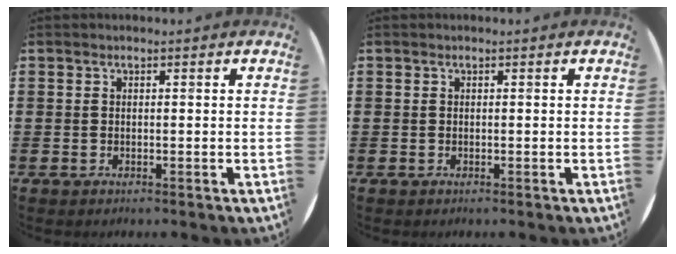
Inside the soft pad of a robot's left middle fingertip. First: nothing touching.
{"total": 0.0}